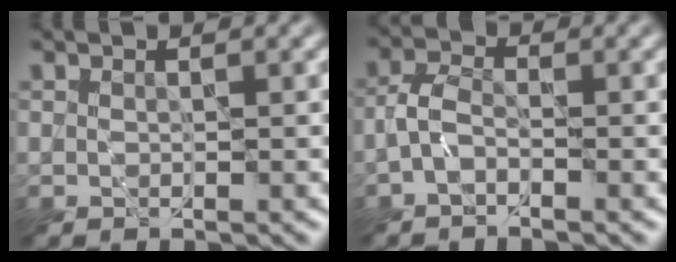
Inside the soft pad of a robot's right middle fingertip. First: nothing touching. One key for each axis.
{"total": 2.4, "fx": -1.1, "fy": 1.2, "fz": 1.7, "tx": -0.035, "ty": 0.007, "tz": -0.030}